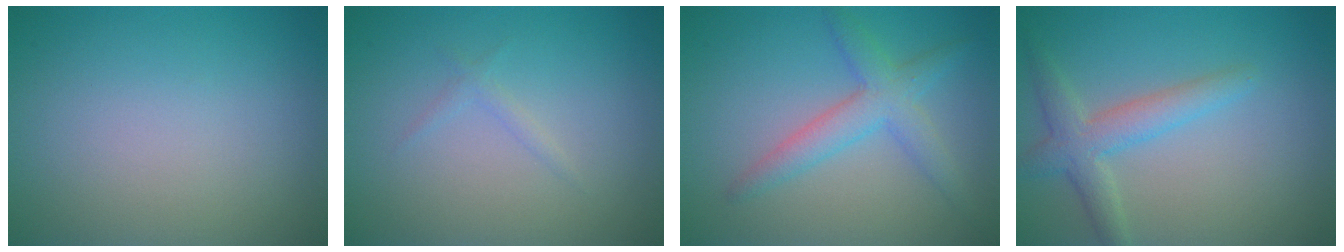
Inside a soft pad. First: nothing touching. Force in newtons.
{"total": 0.8, "press": 0.8, "slide": 0.1}
{"total": 3.6, "press": 3.6, "slide": 0.0}
{"total": 3.3, "press": 3.3, "slide": 0.2}